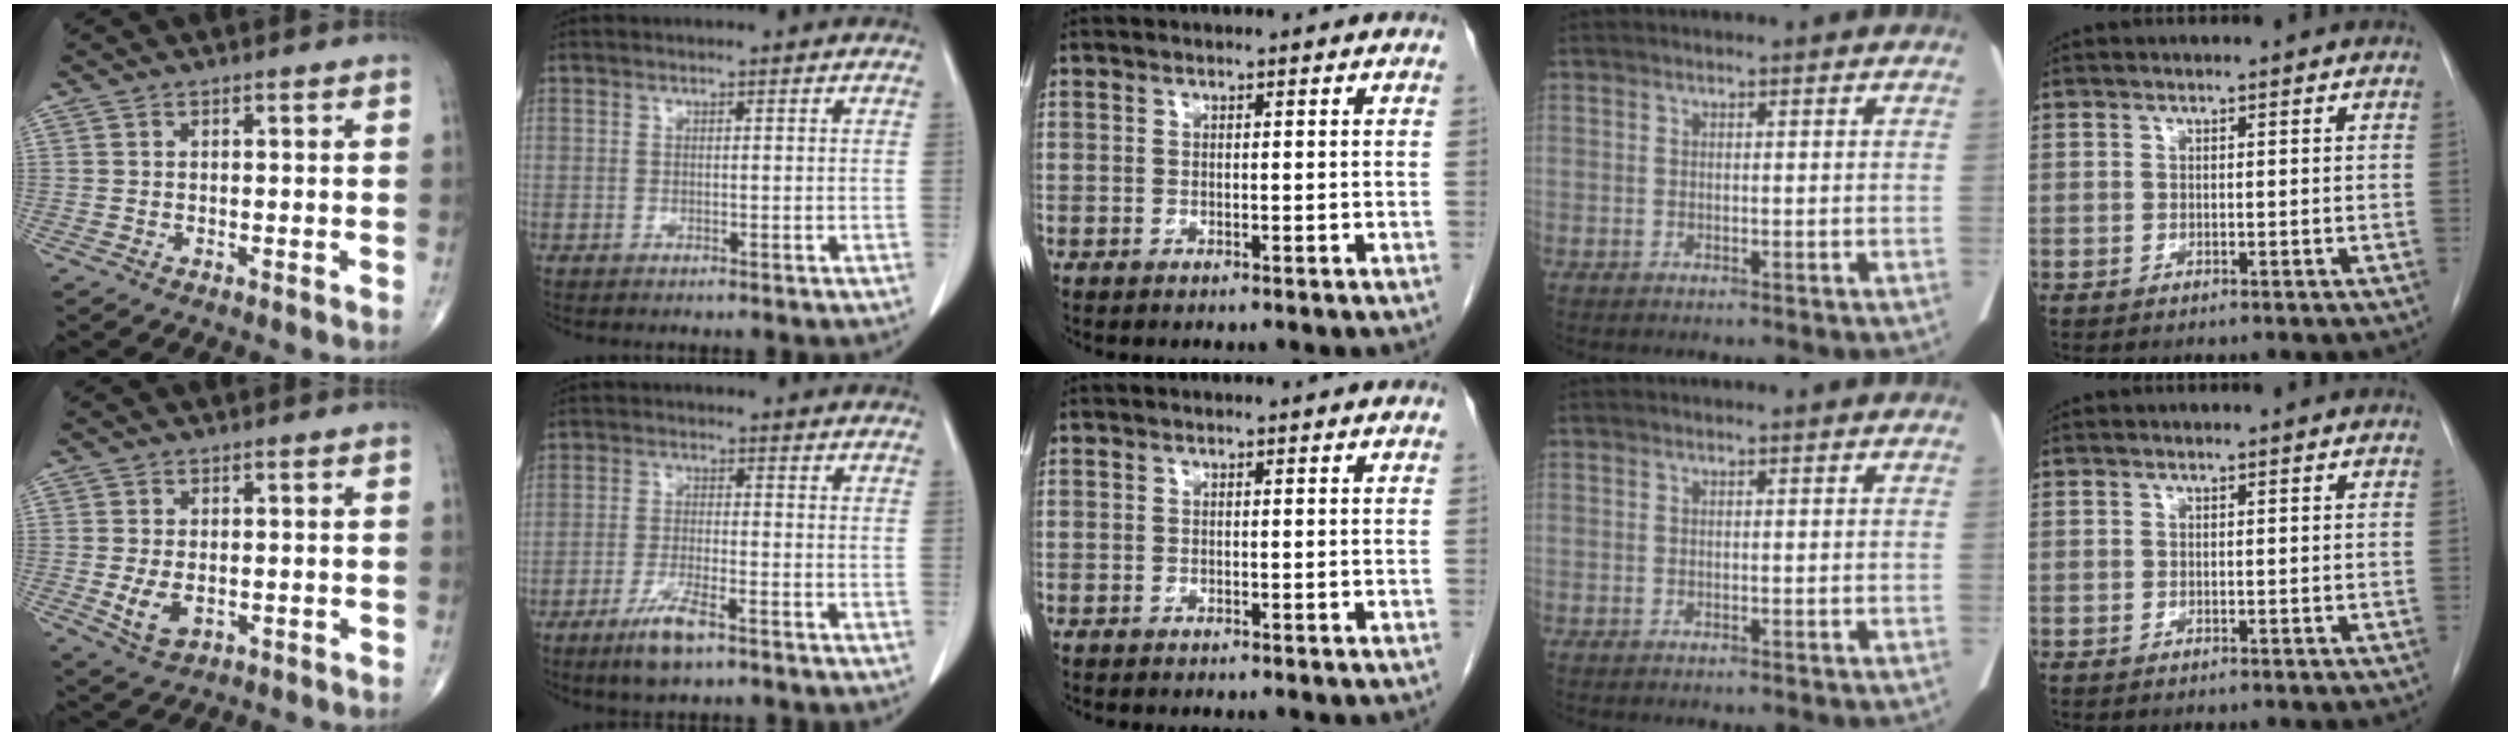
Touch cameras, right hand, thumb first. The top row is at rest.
{"thumb": {"total": 5.1, "force": [-0.9, 3.1, 4.0], "torque": [-0.073, -0.009, -0.007]}, "index": {"total": 5.7, "force": [-3.8, 0.8, 4.2], "torque": [-0.087, -0.010, -0.068]}}